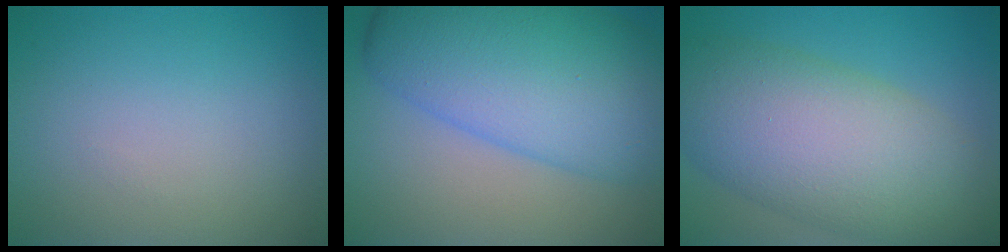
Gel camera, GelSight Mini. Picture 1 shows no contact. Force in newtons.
{"total": 12.3, "press": 12.3, "slide": 0.2}
{"total": 11.2, "press": 11.2, "slide": 0.5}